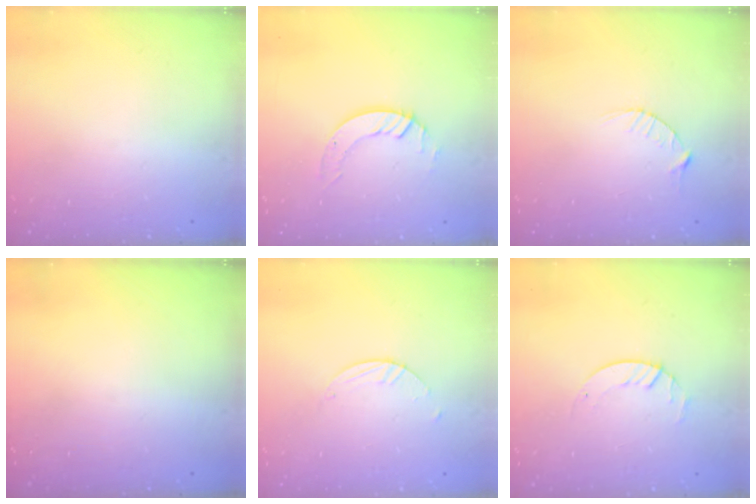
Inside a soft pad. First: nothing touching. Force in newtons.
{"total": 4.5, "press": 4.5, "slide": 0.4}
{"total": 2.9, "press": 2.9, "slide": 0.4}
{"total": 0.0}
{"total": 1.8, "press": 1.8, "slide": 0.1}
{"total": 1.4, "press": 1.4, "slide": 0.2}